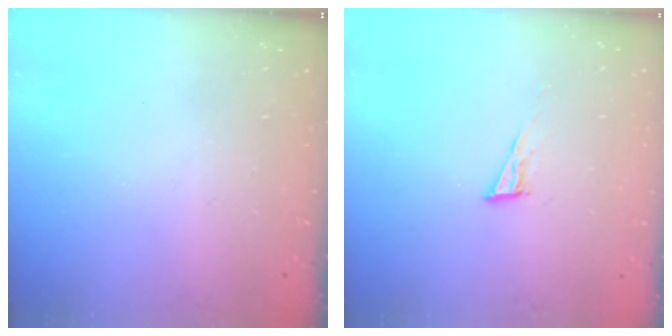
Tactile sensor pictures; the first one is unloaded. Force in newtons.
{"total": 5.7, "press": 5.5, "slide": 1.4}